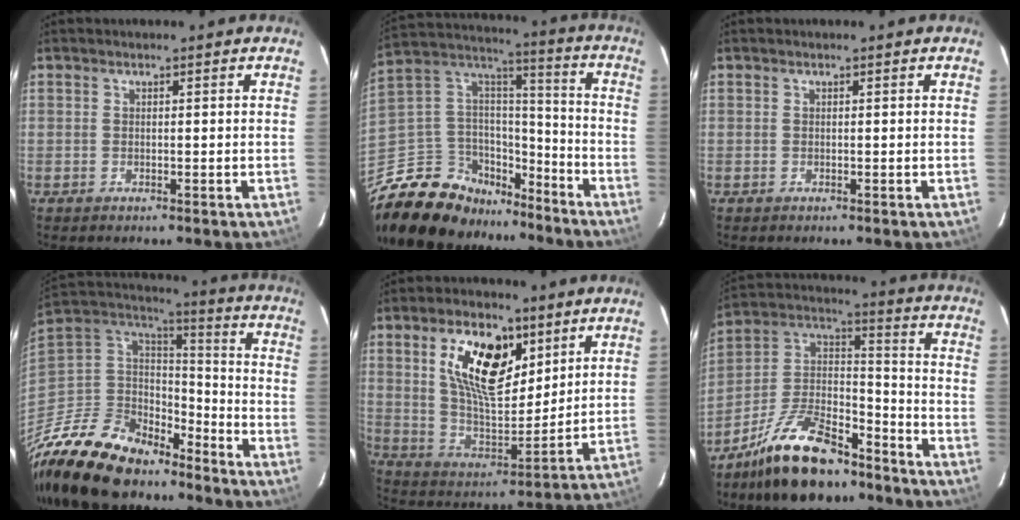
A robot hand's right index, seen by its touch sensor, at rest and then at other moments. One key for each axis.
{"total": 21.9, "fx": -16.0, "fy": 12.3, "fz": 8.4, "tx": -0.202, "ty": 0.061, "tz": -0.257}
{"total": 0.0}
{"total": 21.8, "fx": -16.9, "fy": 10.6, "fz": 8.8, "tx": -0.208, "ty": 0.019, "tz": -0.294}
{"total": 16.0, "fx": 7.4, "fy": 8.2, "fz": 11.6, "tx": -0.208, "ty": 0.007, "tz": 0.143}
{"total": 18.5, "fx": -13.2, "fy": 7.5, "fz": 10.5, "tx": -0.208, "ty": 0.027, "tz": -0.228}